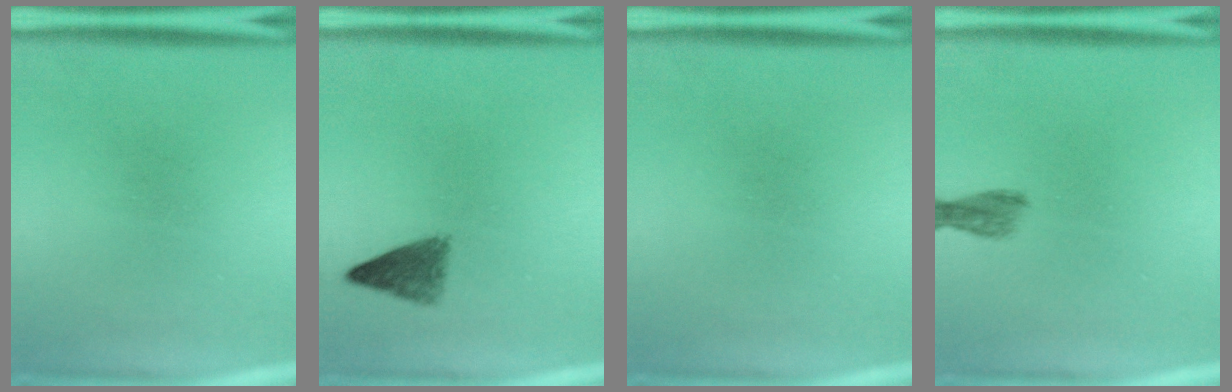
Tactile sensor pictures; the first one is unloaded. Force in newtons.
{"total": 3.4}
{"total": 0.0}
{"total": 2.4}